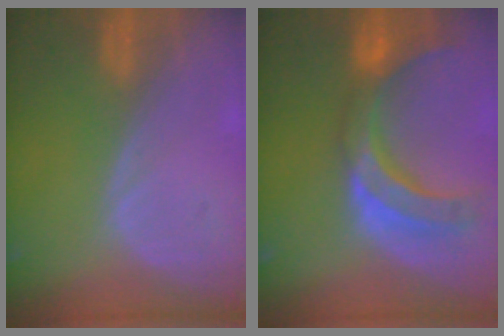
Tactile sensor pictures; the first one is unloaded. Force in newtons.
{"total": 11.0, "press": 9.5, "slide": 5.6}